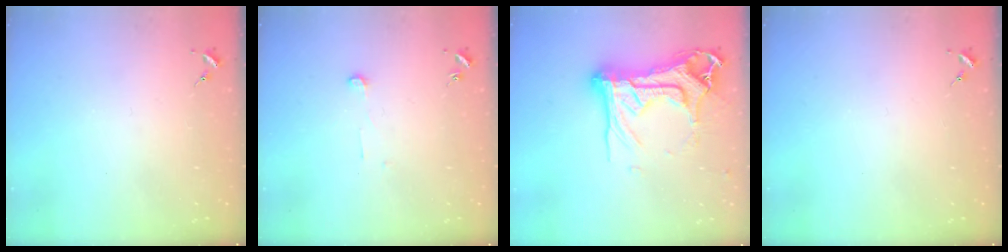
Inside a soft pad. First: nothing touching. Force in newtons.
{"total": 3.7, "press": 3.7, "slide": 0.3}
{"total": 20.8, "press": 20.6, "slide": 2.4}
{"total": 0.0}